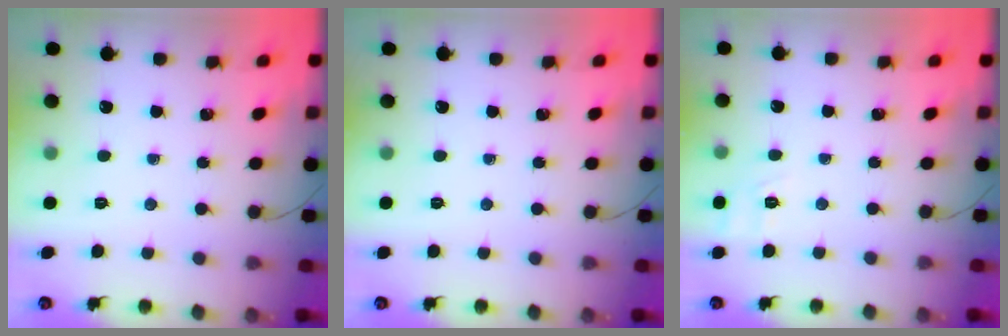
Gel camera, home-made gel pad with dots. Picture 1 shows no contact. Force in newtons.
{"total": 0.0}
{"total": 8.2, "press": 7.8, "slide": 2.3}